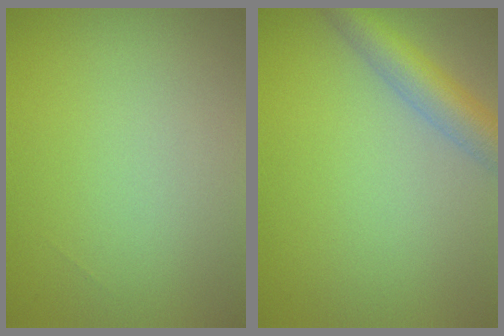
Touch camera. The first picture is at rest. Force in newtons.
{"total": 4.3, "press": 4.3, "slide": 0.1}